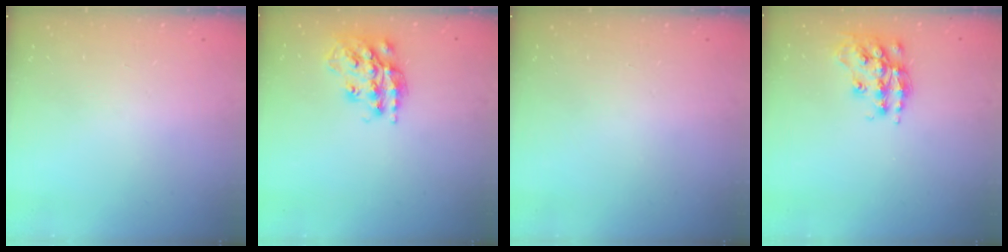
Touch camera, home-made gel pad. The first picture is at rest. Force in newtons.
{"total": 19.7, "press": 19.6, "slide": 1.4}
{"total": 0.0}
{"total": 15.1, "press": 15.0, "slide": 1.0}